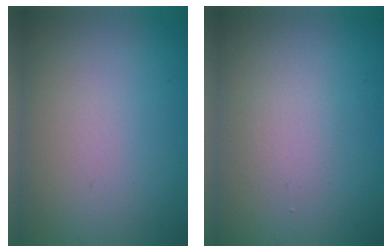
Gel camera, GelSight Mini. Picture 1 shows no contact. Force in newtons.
{"total": 1.3, "press": 1.3, "slide": 0.1}